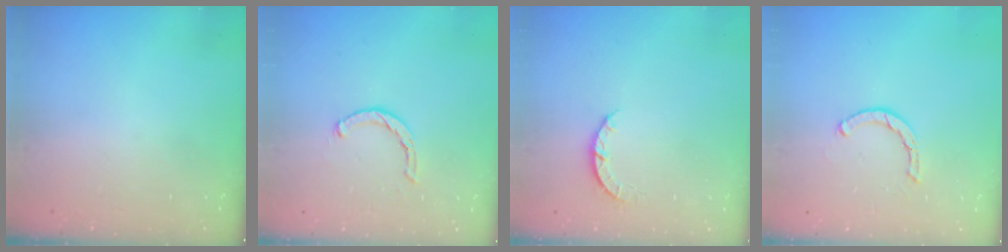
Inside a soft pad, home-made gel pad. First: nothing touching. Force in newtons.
{"total": 1.4, "press": 1.3, "slide": 0.3}
{"total": 3.2, "press": 3.2, "slide": 0.4}
{"total": 1.6, "press": 1.6, "slide": 0.1}